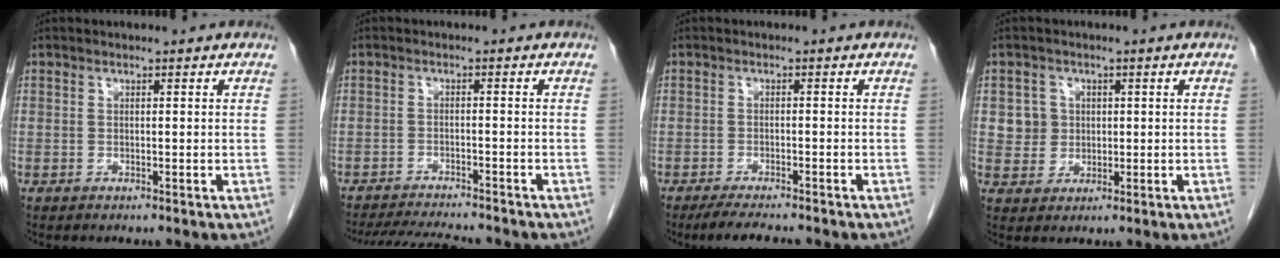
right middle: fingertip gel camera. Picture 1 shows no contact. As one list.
[{"total": 9.8, "force": [-9.1, 0.9, 3.5], "torque": [-0.055, -0.011, -0.135]}, {"total": 5.4, "force": [-4.6, 0.7, 2.6], "torque": [-0.044, -0.013, -0.074]}, {"total": 3.9, "force": [0.8, 3.8, 0.4], "torque": [-0.002, 0.012, 0.018]}]